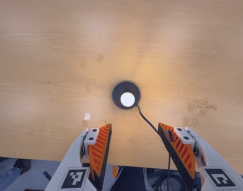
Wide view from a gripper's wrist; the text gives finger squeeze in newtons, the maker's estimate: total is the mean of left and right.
{"total": 0.0}